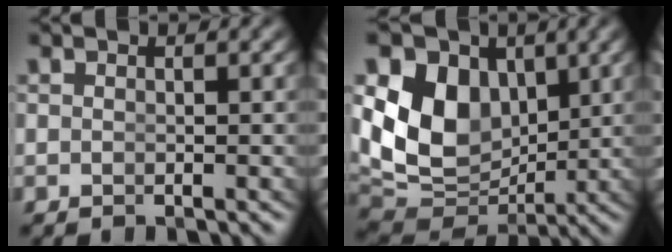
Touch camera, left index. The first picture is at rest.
{"total": 14.3, "force": [0.9, 11.9, 7.8], "torque": [-0.163, -0.037, 0.024]}